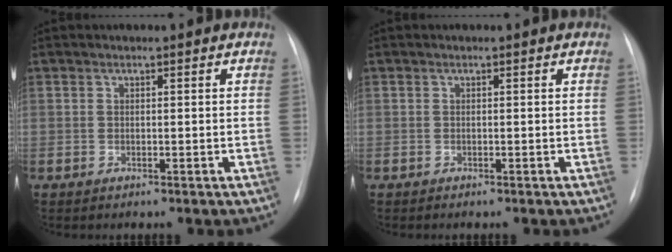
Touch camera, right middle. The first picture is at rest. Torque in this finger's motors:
{"motor_torque": [-0.25, 0.39, 0.01, 0.00]}